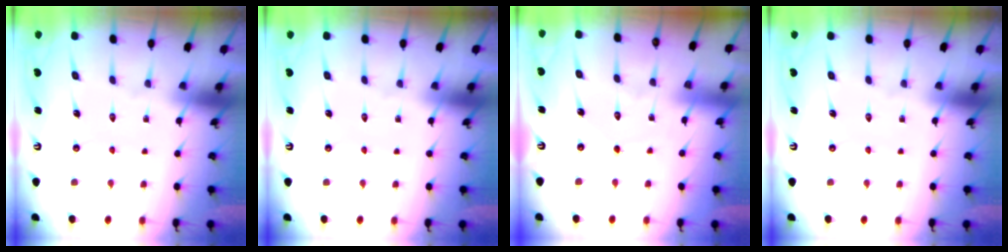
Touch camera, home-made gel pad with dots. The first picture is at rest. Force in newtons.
{"total": 0.0}
{"total": 2.7, "press": 2.6, "slide": 0.3}
{"total": 0.0}